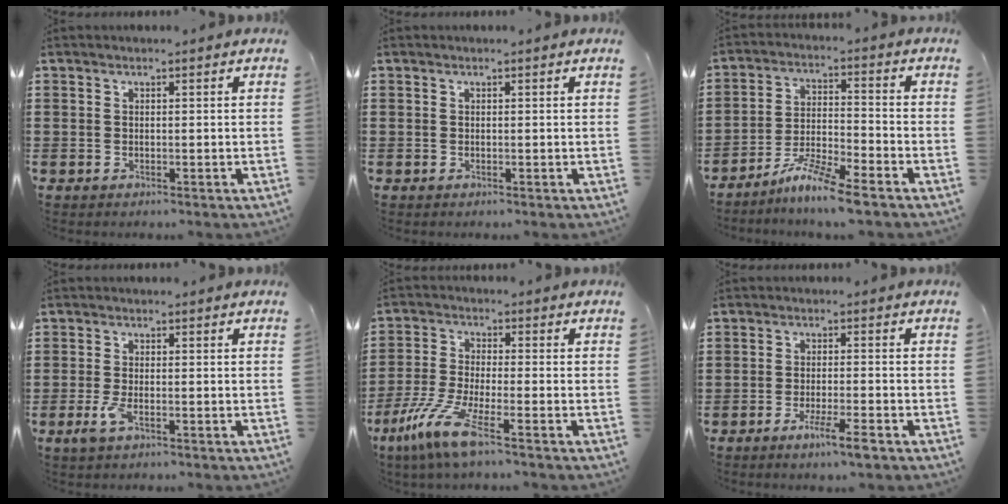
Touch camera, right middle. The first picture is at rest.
{"total": 0.0}
{"total": 7.3, "force": [-6.2, -0.3, 3.8], "torque": [-0.081, -0.011, -0.119]}
{"total": 2.9, "force": [-1.1, 0.9, 2.5], "torque": [-0.058, -0.004, -0.024]}
{"total": 8.2, "force": [-4.9, 1.2, 6.5], "torque": [-0.153, -0.019, -0.098]}
{"total": 4.4, "force": [-2.8, 0.2, 3.4], "torque": [-0.059, -0.008, -0.047]}